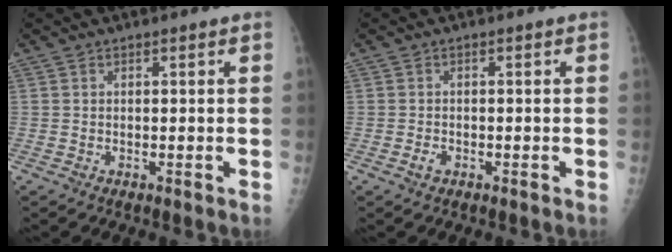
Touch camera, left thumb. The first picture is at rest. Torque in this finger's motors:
{"motor_torque": [-0.32, 0.18, 0.17, 0.08, 0.01]}